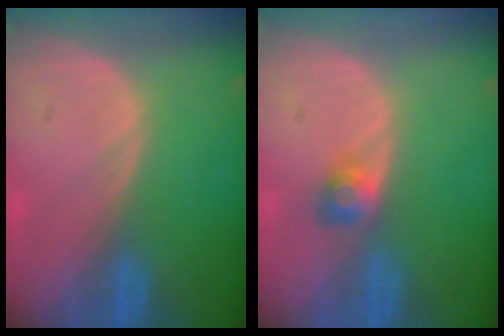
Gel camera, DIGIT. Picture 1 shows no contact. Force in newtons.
{"total": 2.4, "press": 2.3, "slide": 0.9}